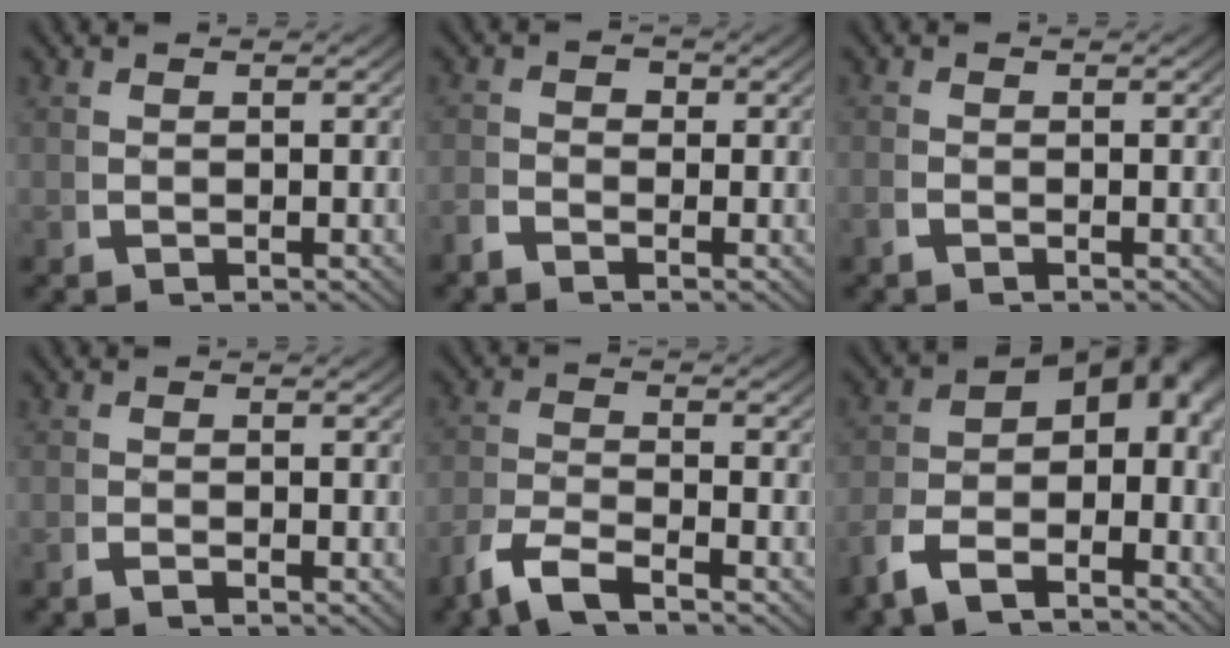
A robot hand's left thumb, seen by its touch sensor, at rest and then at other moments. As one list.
[{"total": 1.6, "force": [-1.1, 1.0, 0.6], "torque": [0.001, -0.002, -0.029]}, {"total": 0.7, "force": [-0.6, 0.3, 0.3], "torque": [-0.006, -0.003, -0.013]}, {"total": 0.9, "force": [-0.7, 0.2, 0.3], "torque": [-0.007, -0.001, -0.019]}, {"total": 4.3, "force": [-2.8, 2.0, 2.6], "torque": [-0.058, -0.005, -0.057]}, {"total": 10.7, "force": [-0.8, 6.5, 8.4], "torque": [-0.123, 0.004, -0.034]}]